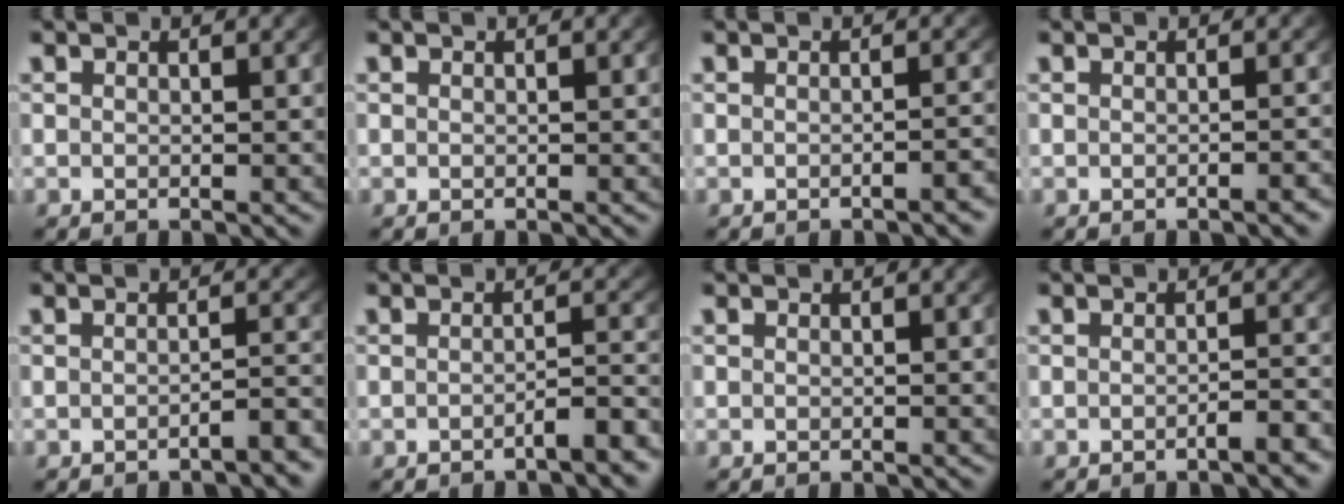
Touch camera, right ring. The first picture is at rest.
{"total": 0.0}
{"total": 1.2, "force": [-1.2, -0.1, 0.4], "torque": [-0.008, 0.000, -0.017]}
{"total": 0.7, "force": [-0.6, -0.2, 0.2], "torque": [-0.006, 0.001, -0.010]}
{"total": 1.8, "force": [-1.6, 0.1, 0.9], "torque": [-0.013, -0.001, -0.026]}
{"total": 2.2, "force": [-1.8, 0.2, 1.2], "torque": [-0.012, -0.001, -0.031]}
{"total": 0.0}
{"total": 1.4, "force": [-1.2, -0.1, 0.7], "torque": [-0.007, 0.001, -0.023]}